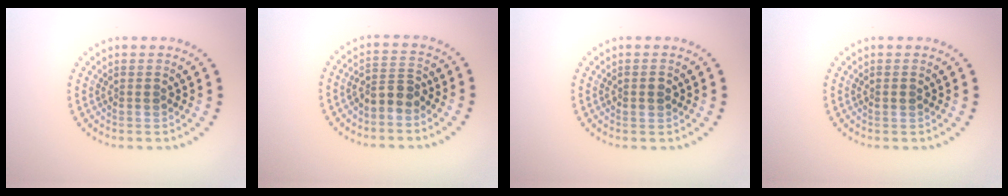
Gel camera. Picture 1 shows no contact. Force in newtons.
{"total": 2.5, "press": 2.2, "slide": 1.2}
{"total": 1.4, "press": 1.4, "slide": 0.2}
{"total": 0.7, "press": 0.7, "slide": 0.1}